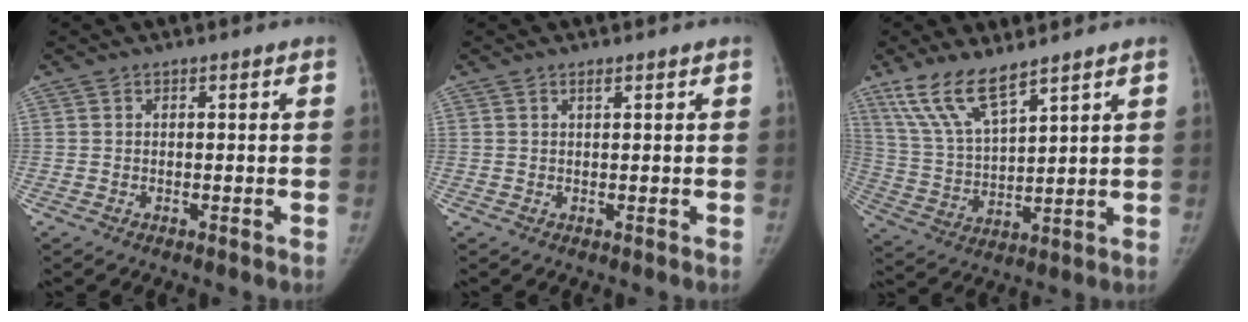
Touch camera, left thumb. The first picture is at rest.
{"total": 0.7, "force": [0.5, 0.1, 0.4], "torque": [-0.007, -0.002, 0.008]}
{"total": 10.9, "force": [8.1, 2.7, 6.7], "torque": [-0.132, -0.040, 0.176]}